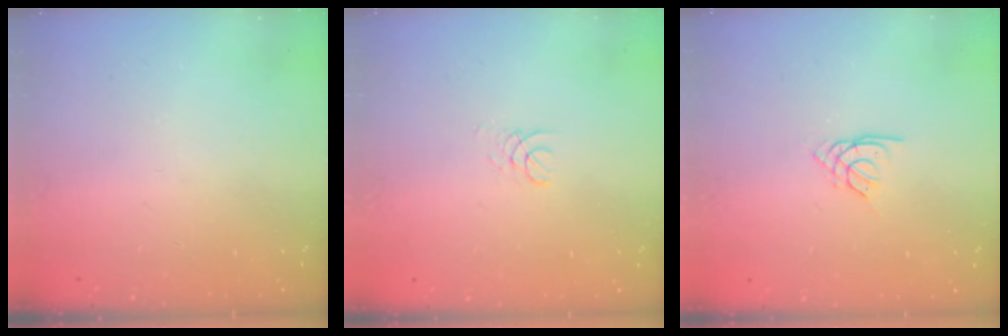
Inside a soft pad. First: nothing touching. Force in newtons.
{"total": 1.0, "press": 1.0, "slide": 0.1}
{"total": 2.3, "press": 2.3, "slide": 0.5}